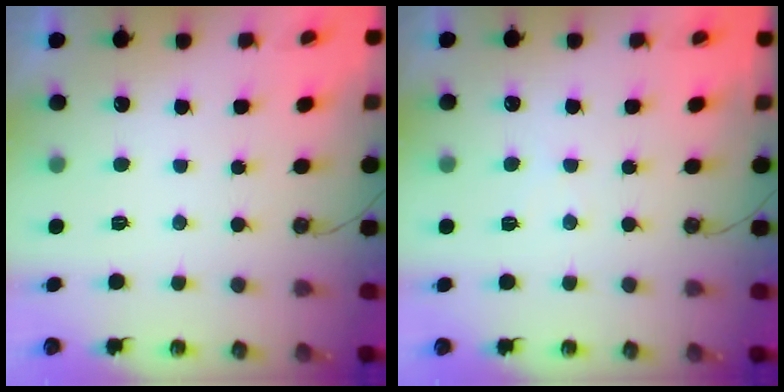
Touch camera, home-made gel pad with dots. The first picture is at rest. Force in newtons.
{"total": 3.3, "press": 3.3, "slide": 0.5}